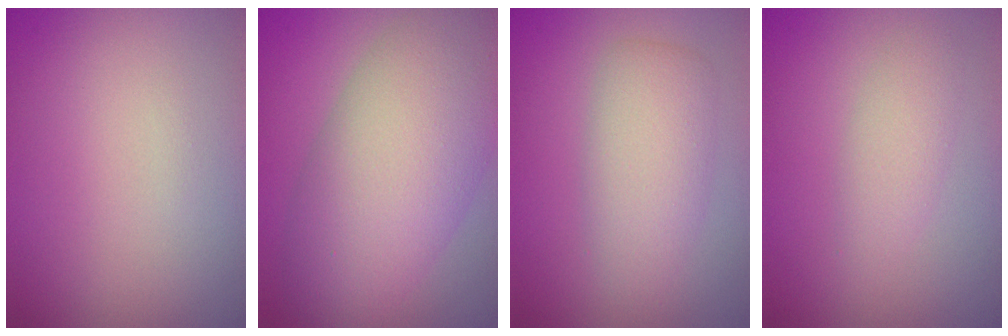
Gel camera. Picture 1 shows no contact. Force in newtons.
{"total": 10.2, "press": 10.2, "slide": 0.7}
{"total": 4.0, "press": 4.0, "slide": 0.1}
{"total": 2.0, "press": 2.0, "slide": 0.2}